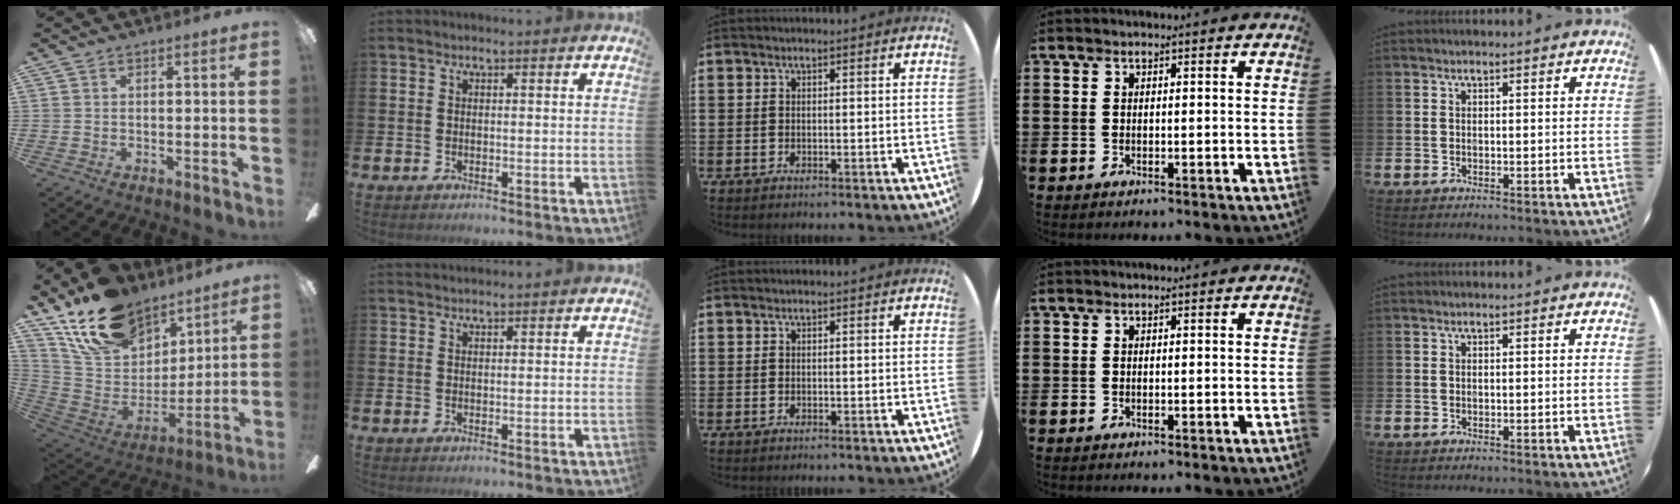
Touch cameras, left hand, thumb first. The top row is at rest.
{"thumb": {"total": 19.7, "force": [14.3, 11.0, 7.9], "torque": [-0.160, -0.085, 0.266]}, "index": {"total": 1.0, "force": [1.0, 0.1, 0.1], "torque": [0.002, -0.001, 0.018]}}